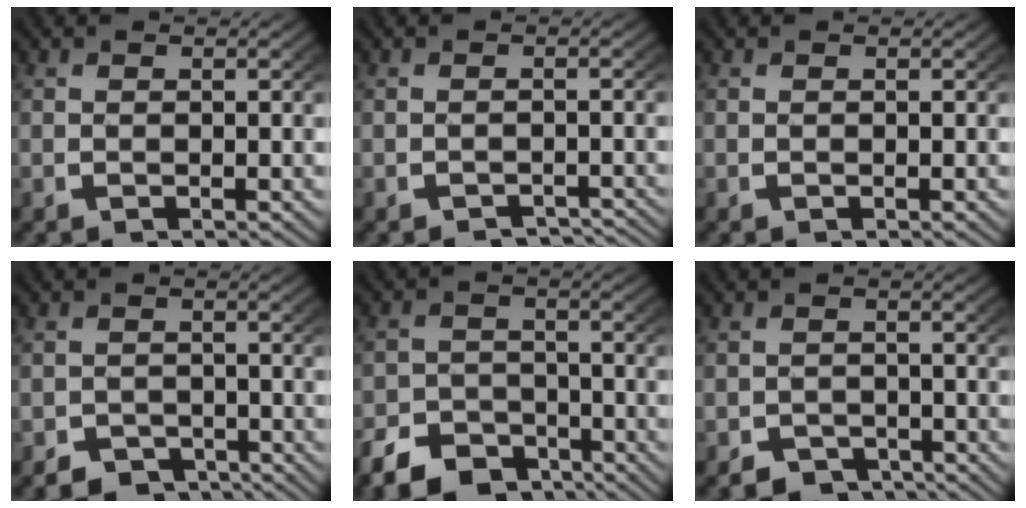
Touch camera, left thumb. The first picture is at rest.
{"total": 3.4, "force": [-3.1, 0.8, 0.9], "torque": [-0.006, -0.009, -0.045]}
{"total": 0.0}
{"total": 4.7, "force": [-3.7, 2.6, 1.2], "torque": [-0.009, -0.021, -0.062]}
{"total": 8.0, "force": [-5.7, 5.0, 2.5], "torque": [-0.035, -0.029, -0.096]}
{"total": 4.0, "force": [-3.3, 2.1, 0.9], "torque": [-0.006, -0.019, -0.055]}